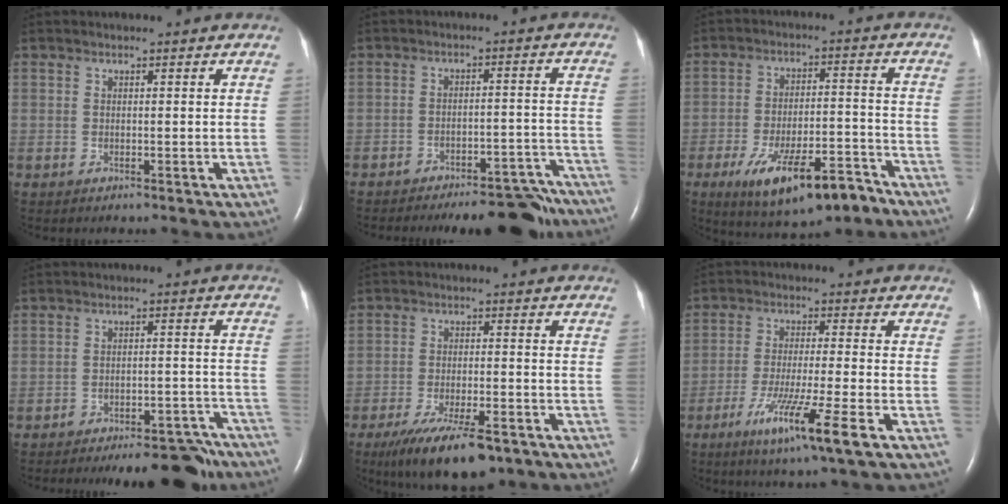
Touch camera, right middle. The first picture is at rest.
{"total": 14.4, "force": [-13.0, 4.0, 5.0], "torque": [-0.044, 0.022, -0.167]}
{"total": 13.7, "force": [-8.7, 4.0, 9.9], "torque": [-0.165, -0.004, -0.134]}
{"total": 14.1, "force": [-12.3, 4.3, 5.2], "torque": [-0.050, 0.021, -0.159]}
{"total": 11.8, "force": [-8.0, 3.0, 8.1], "torque": [-0.138, -0.022, -0.129]}
{"total": 10.5, "force": [-5.5, -0.8, 8.9], "torque": [-0.165, -0.031, -0.097]}